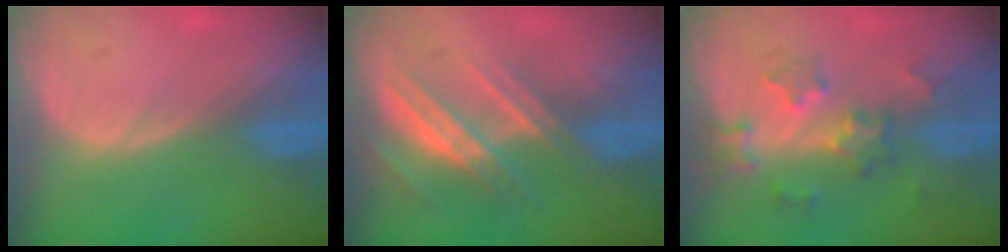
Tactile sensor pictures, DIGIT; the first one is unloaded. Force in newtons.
{"total": 7.4, "press": 6.7, "slide": 3.1}
{"total": 6.5, "press": 5.9, "slide": 2.7}